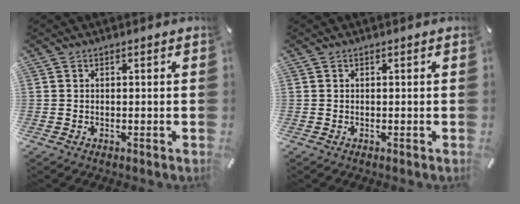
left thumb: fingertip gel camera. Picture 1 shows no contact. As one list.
[{"total": 0.0}]